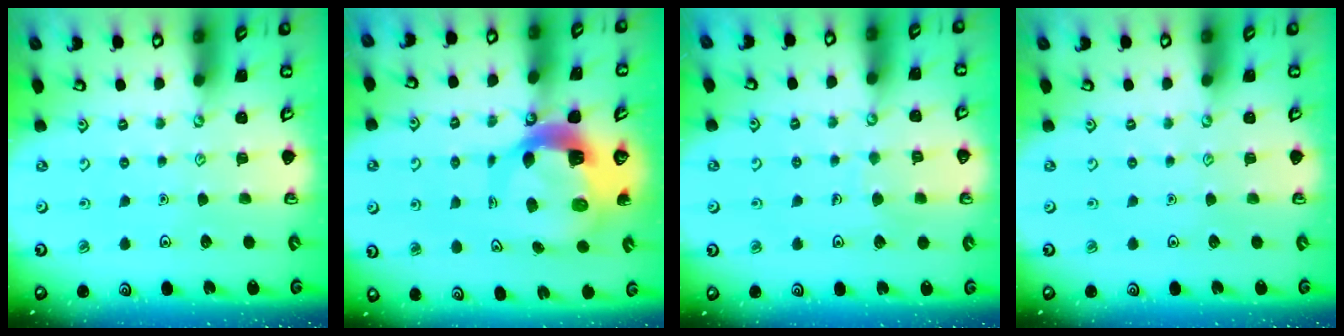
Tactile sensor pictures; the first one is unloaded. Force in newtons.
{"total": 9.5, "press": 9.5, "slide": 1.0}
{"total": 5.2, "press": 5.2, "slide": 0.3}
{"total": 0.0}